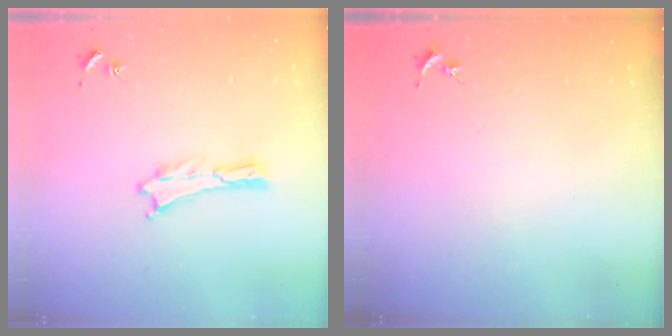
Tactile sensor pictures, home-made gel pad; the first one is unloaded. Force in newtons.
{"total": 0.0}